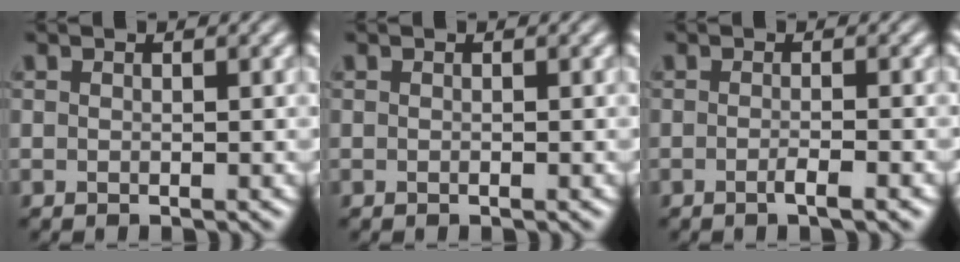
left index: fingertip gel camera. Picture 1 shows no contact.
{"total": 0.0}
{"total": 1.9, "force": [-0.8, 0.5, 1.7], "torque": [-0.020, 0.001, -0.018]}